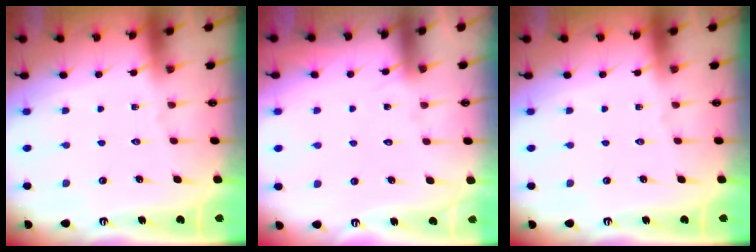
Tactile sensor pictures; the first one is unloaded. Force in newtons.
{"total": 6.2, "press": 6.2, "slide": 0.4}
{"total": 0.0}